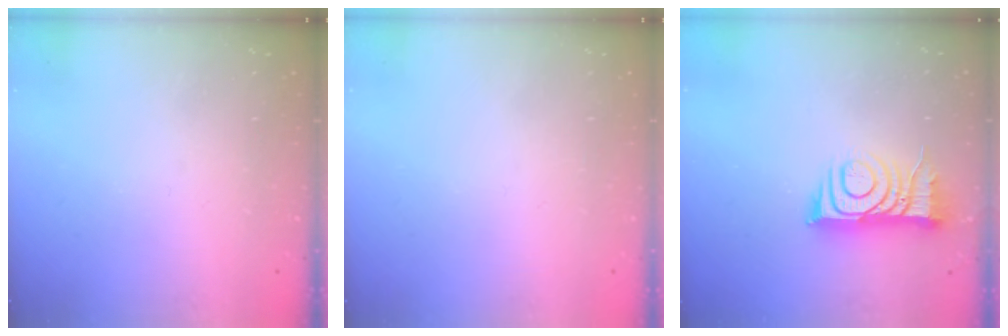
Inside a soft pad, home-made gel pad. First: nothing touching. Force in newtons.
{"total": 1.8, "press": 1.8, "slide": 0.1}
{"total": 10.4, "press": 10.4, "slide": 1.0}